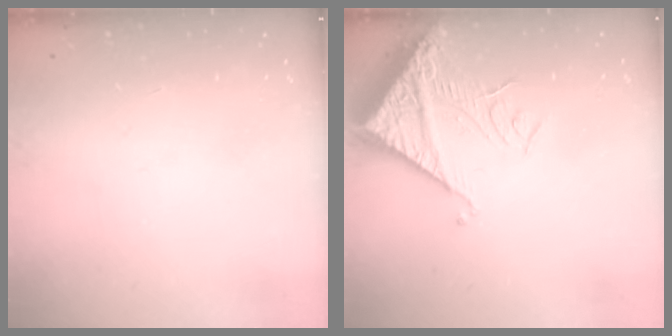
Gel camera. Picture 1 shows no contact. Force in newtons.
{"total": 13.1, "press": 13.0, "slide": 1.7}